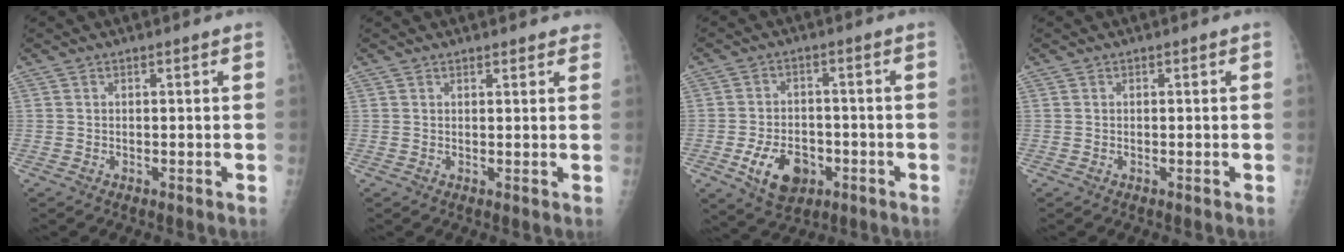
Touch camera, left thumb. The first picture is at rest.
{"total": 3.0, "force": [2.7, 0.9, 0.9], "torque": [0.008, -0.005, 0.024]}
{"total": 9.1, "force": [-3.5, 6.2, 5.8], "torque": [-0.081, 0.013, -0.052]}
{"total": 0.0}